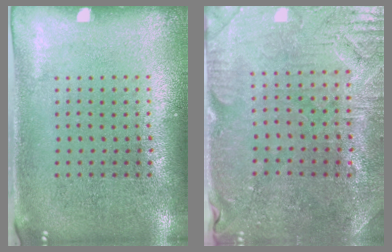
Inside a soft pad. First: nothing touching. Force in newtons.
{"total": 0.9, "press": 0.8, "slide": 0.4}